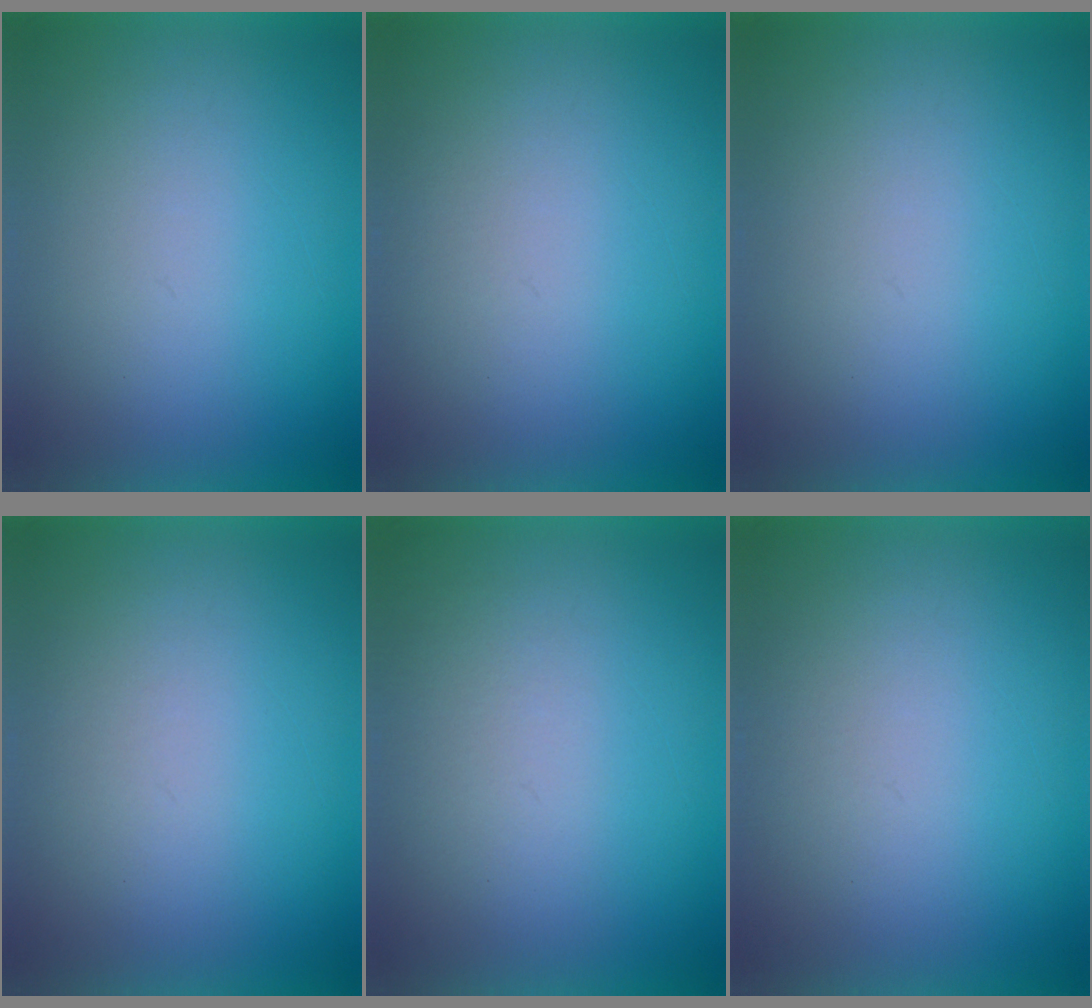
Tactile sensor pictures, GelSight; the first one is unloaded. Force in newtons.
{"total": 1.0}
{"total": 0.0}
{"total": 1.1}
{"total": 1.8}
{"total": 1.2}